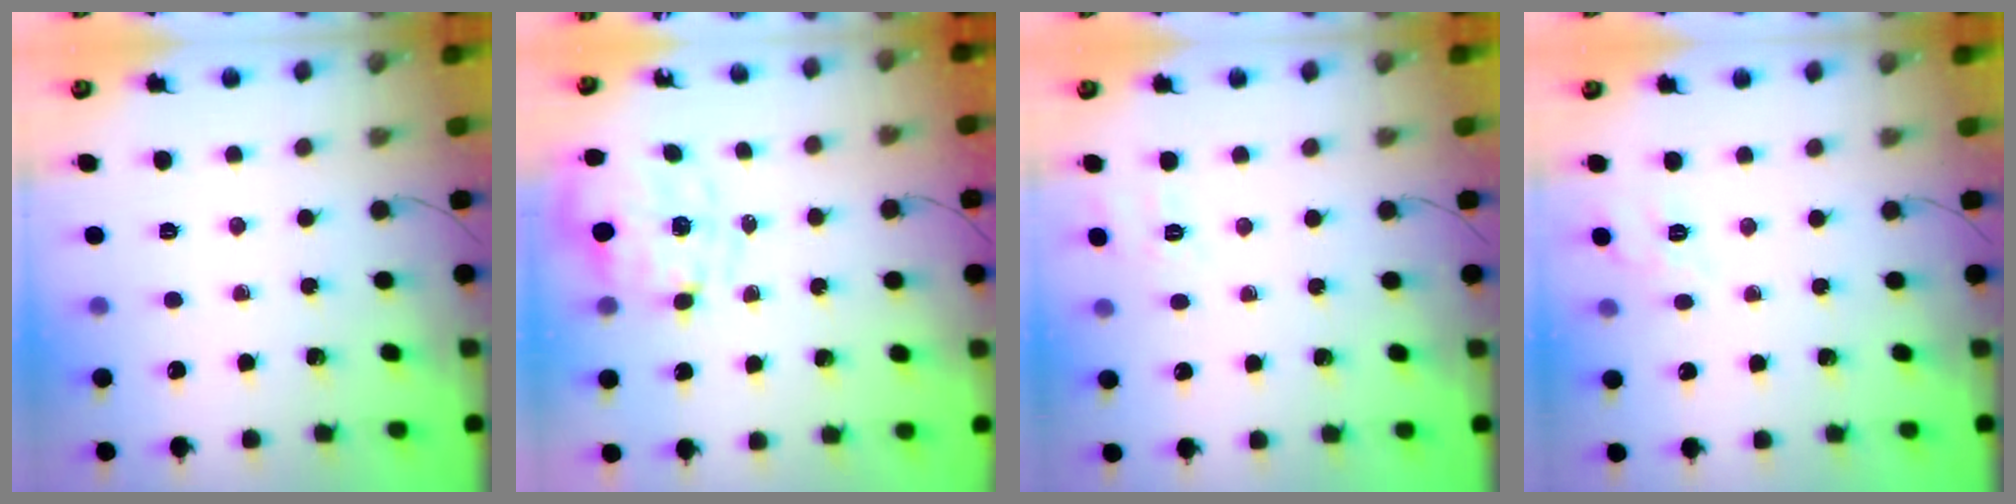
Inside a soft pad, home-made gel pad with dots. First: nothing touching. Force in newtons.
{"total": 2.9, "press": 2.7, "slide": 1.0}
{"total": 2.2, "press": 0.8, "slide": 2.0}
{"total": 8.5, "press": 8.3, "slide": 1.9}